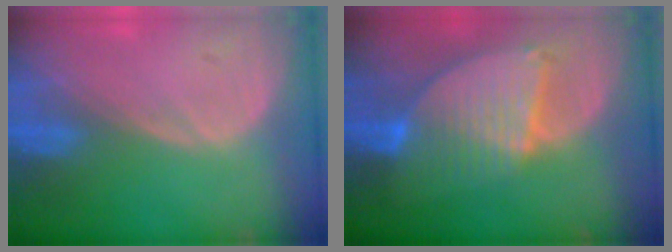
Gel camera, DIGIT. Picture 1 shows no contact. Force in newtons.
{"total": 8.7, "press": 7.6, "slide": 4.2}